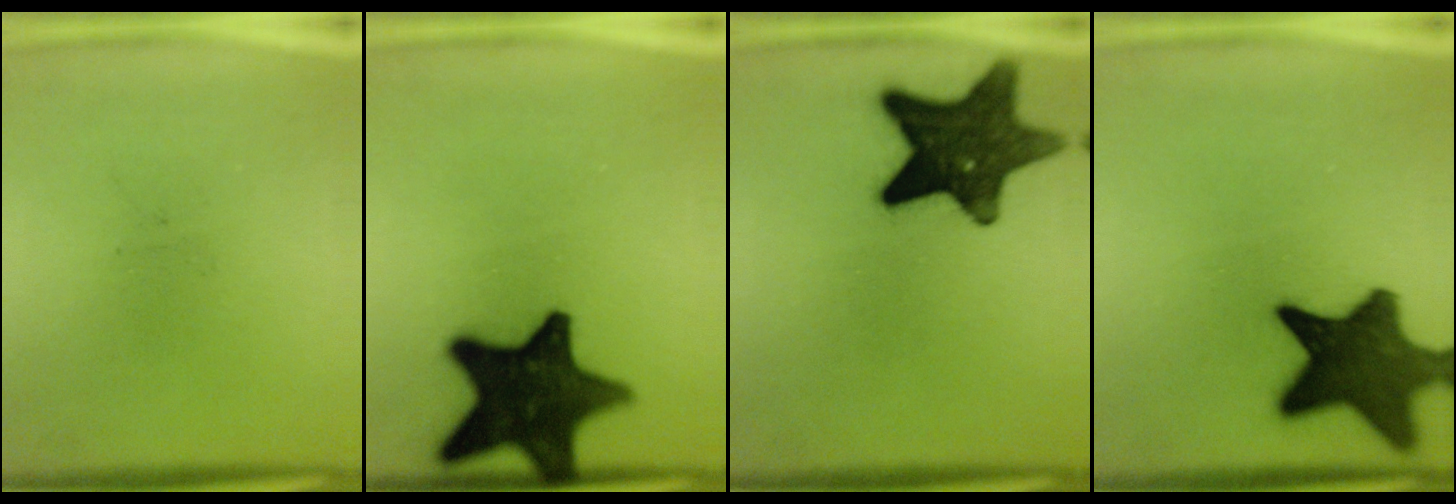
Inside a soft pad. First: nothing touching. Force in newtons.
{"total": 18.0}
{"total": 14.5}
{"total": 15.3}